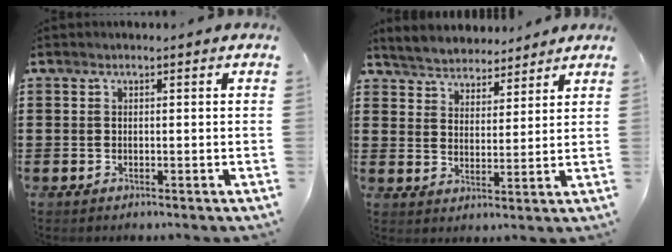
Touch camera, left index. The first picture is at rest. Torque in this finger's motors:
{"motor_torque": [0.21, -0.25, 0.11, 0.03]}